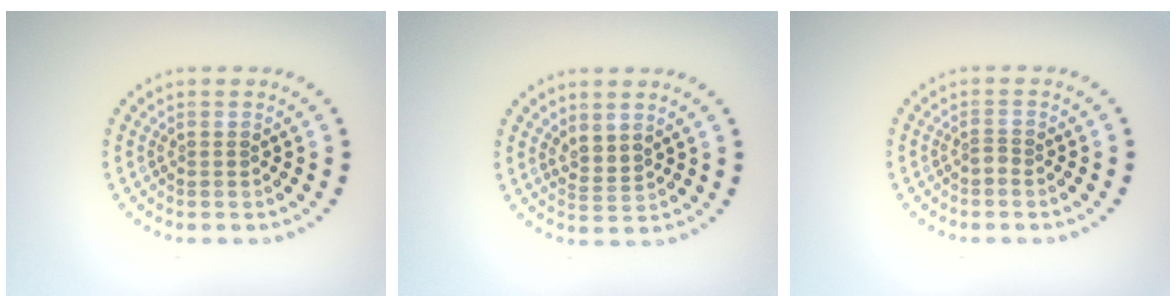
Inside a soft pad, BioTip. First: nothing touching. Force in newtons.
{"total": 1.7, "press": 1.3, "slide": 1.1}
{"total": 0.9, "press": 0.6, "slide": 0.7}